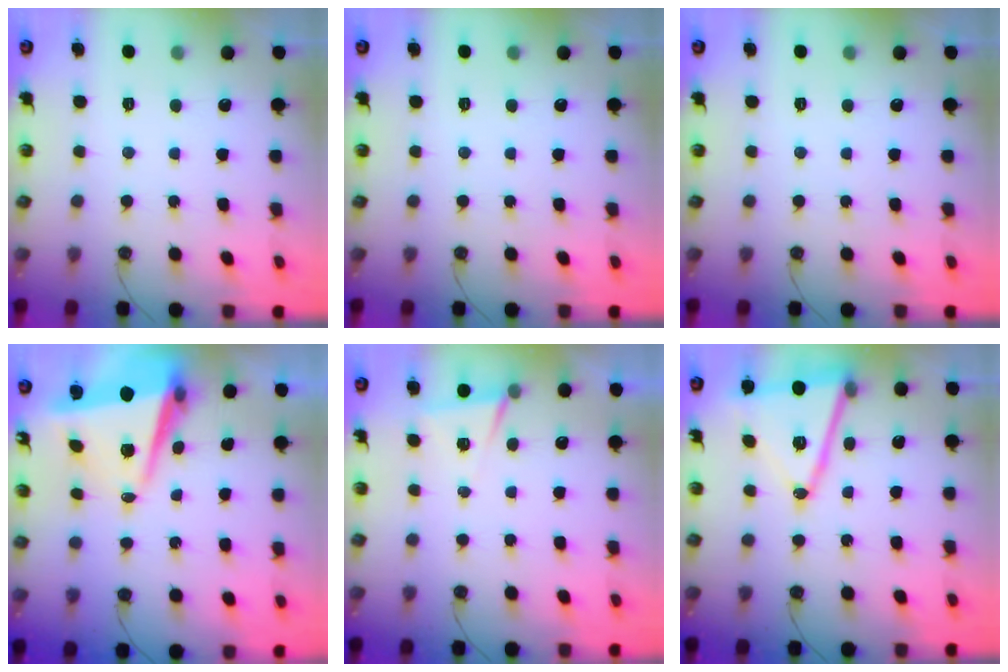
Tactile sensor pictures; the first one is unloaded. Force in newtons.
{"total": 0.0}
{"total": 0.0}
{"total": 7.9, "press": 7.8, "slide": 1.6}
{"total": 5.0, "press": 2.4, "slide": 4.3}
{"total": 15.9, "press": 15.5, "slide": 3.7}